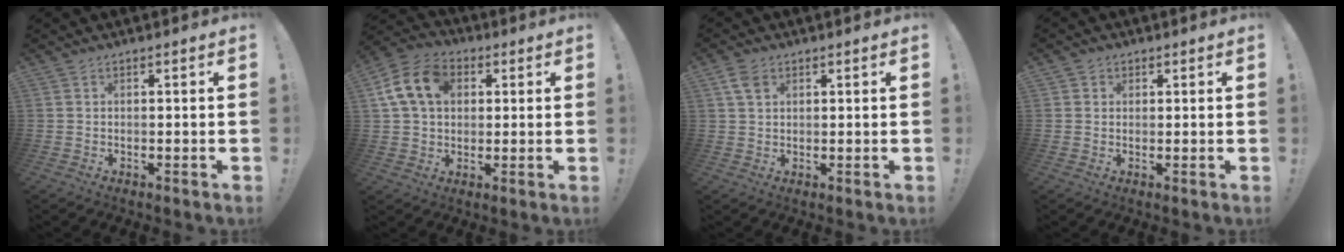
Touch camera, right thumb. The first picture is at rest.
{"total": 14.7, "force": [4.4, 11.0, 8.8], "torque": [-0.157, 0.001, 0.087]}
{"total": 4.4, "force": [2.1, 3.0, 2.6], "torque": [-0.038, -0.003, 0.039]}
{"total": 1.9, "force": [0.7, 1.8, 0.3], "torque": [-0.001, -0.001, 0.013]}